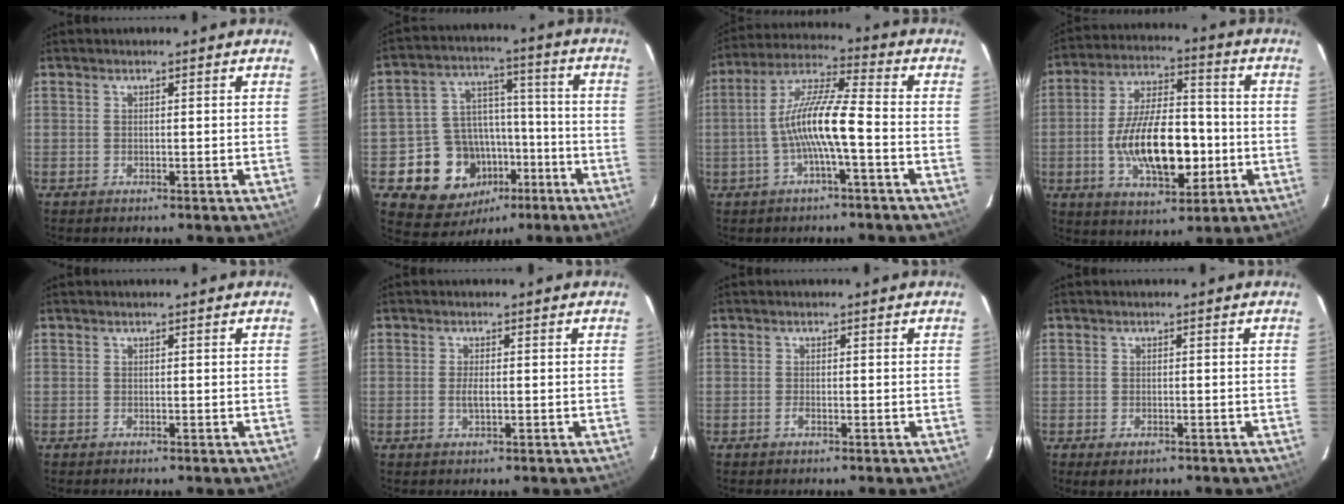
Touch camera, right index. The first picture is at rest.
{"total": 14.9, "force": [-6.3, 12.3, 5.6], "torque": [-0.126, 0.045, -0.069]}
{"total": 10.6, "force": [-2.7, 1.0, 10.2], "torque": [-0.209, 0.014, -0.053]}
{"total": 17.0, "force": [-3.4, 7.8, 14.7], "torque": [-0.276, 0.004, -0.049]}
{"total": 0.0}
{"total": 1.9, "force": [-0.3, 0.6, 1.8], "torque": [-0.037, -0.003, -0.006]}
{"total": 0.8, "force": [-0.6, 0.3, 0.5], "torque": [-0.009, 0.000, -0.013]}
{"total": 2.9, "force": [-1.8, 1.5, 1.8], "torque": [-0.035, -0.011, -0.028]}